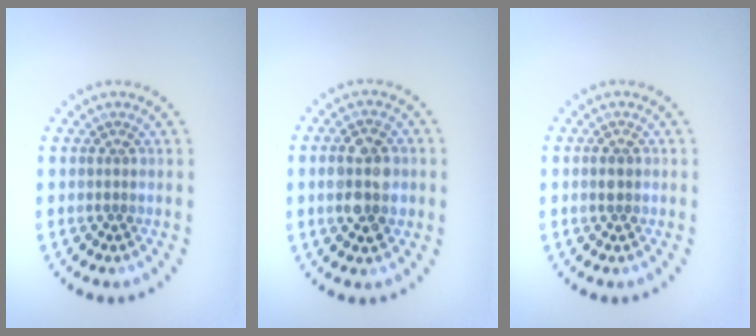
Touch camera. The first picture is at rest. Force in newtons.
{"total": 4.5, "press": 4.5, "slide": 0.2}
{"total": 1.3, "press": 1.3, "slide": 0.1}